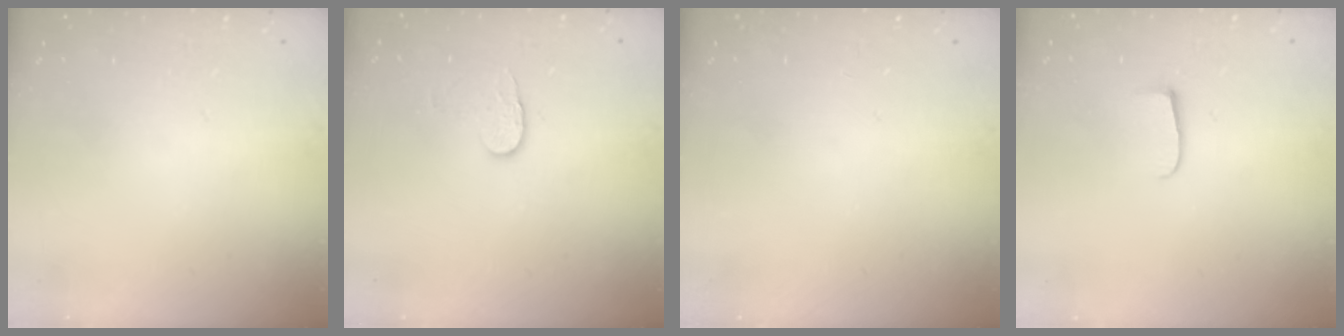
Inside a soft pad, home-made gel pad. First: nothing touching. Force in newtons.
{"total": 4.3, "press": 4.3, "slide": 0.4}
{"total": 0.0}
{"total": 6.0, "press": 5.9, "slide": 0.7}